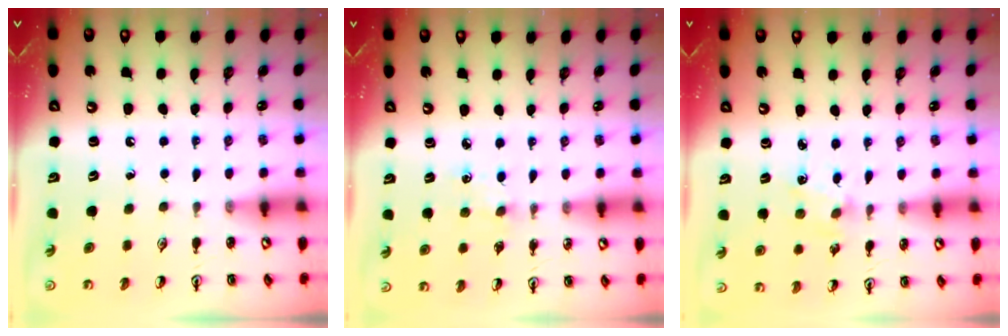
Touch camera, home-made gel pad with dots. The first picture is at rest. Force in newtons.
{"total": 2.8, "press": 2.7, "slide": 0.4}
{"total": 1.8, "press": 1.7, "slide": 0.5}